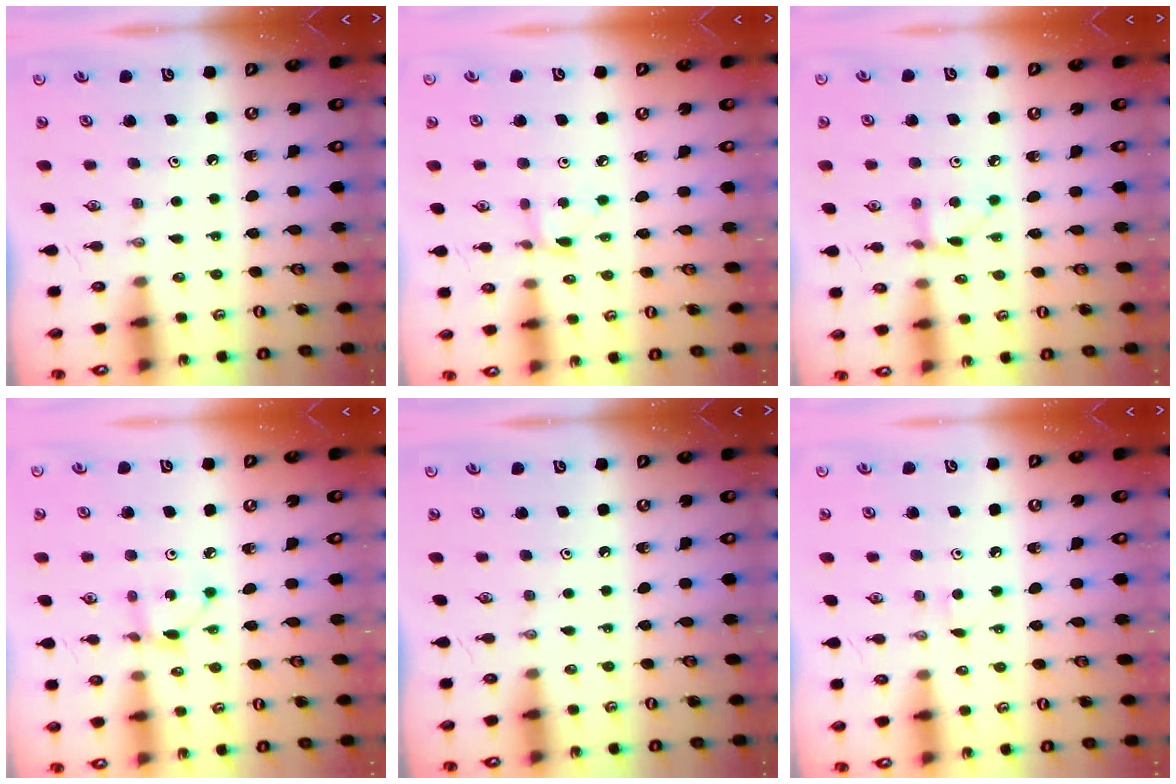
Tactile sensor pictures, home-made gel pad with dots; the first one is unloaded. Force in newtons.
{"total": 2.7, "press": 2.7, "slide": 0.3}
{"total": 3.6, "press": 3.5, "slide": 0.4}
{"total": 2.2, "press": 2.2, "slide": 0.1}
{"total": 0.0}
{"total": 2.9, "press": 2.9, "slide": 0.4}